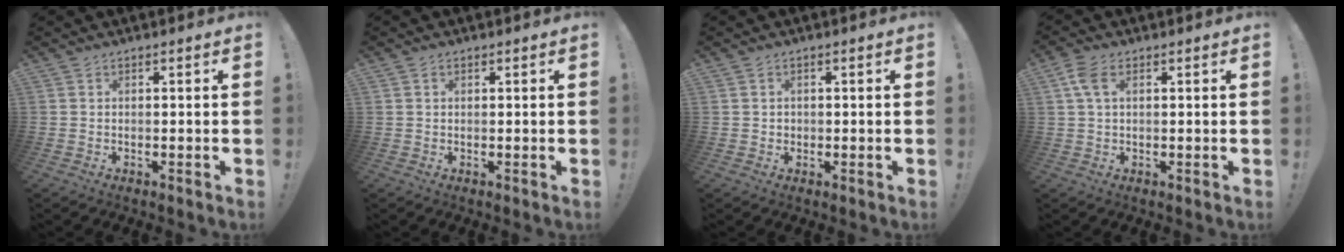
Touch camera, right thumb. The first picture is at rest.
{"total": 0.6, "force": [0.2, 0.5, 0.2], "torque": [-0.008, 0.005, 0.005]}
{"total": 1.3, "force": [0.0, 1.2, 0.4], "torque": [-0.012, 0.004, 0.000]}
{"total": 5.1, "force": [1.6, 2.8, 4.0], "torque": [-0.095, 0.002, 0.028]}